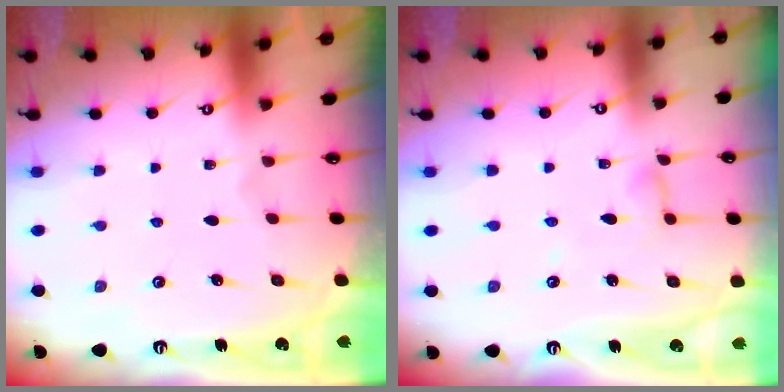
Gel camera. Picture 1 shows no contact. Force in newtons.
{"total": 4.2, "press": 4.2, "slide": 0.3}